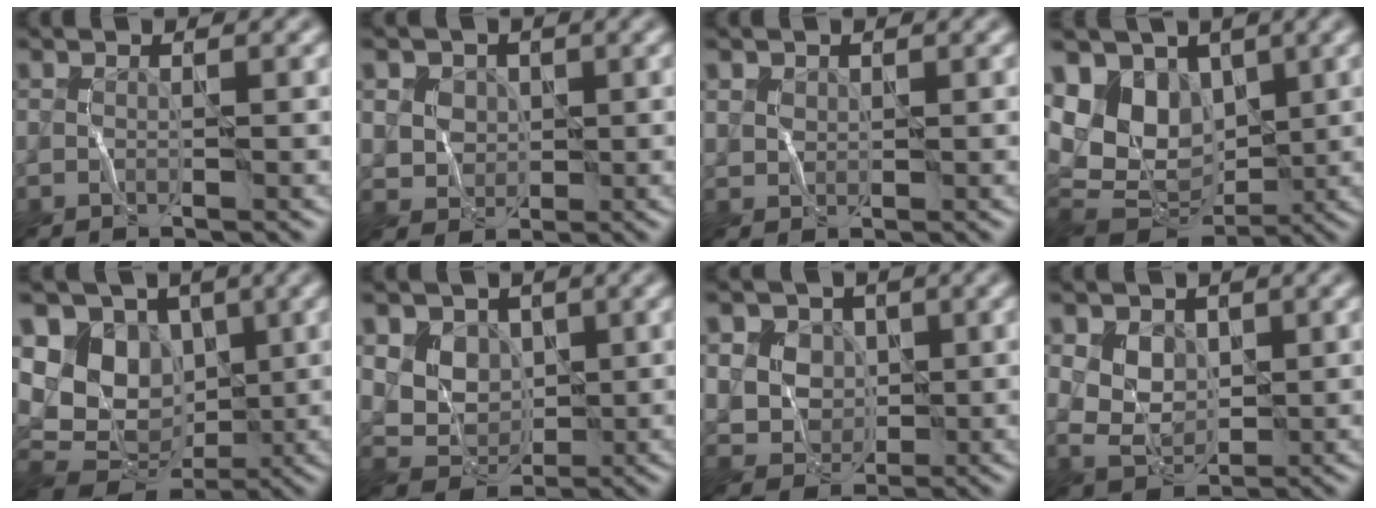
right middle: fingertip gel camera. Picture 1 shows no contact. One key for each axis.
{"total": 1.9, "fx": 0.9, "fy": 1.7, "fz": -0.3, "tx": -0.012, "ty": -0.005, "tz": 0.030}
{"total": 1.0, "fx": 0.7, "fy": 0.6, "fz": -0.3, "tx": 0.002, "ty": -0.003, "tz": 0.020}
{"total": 6.6, "fx": 2.6, "fy": 5.1, "fz": 3.4, "tx": -0.078, "ty": -0.008, "tz": 0.050}
{"total": 8.1, "fx": 2.8, "fy": 6.7, "fz": 3.4, "tx": -0.066, "ty": 0.008, "tz": 0.044}
{"total": 5.4, "fx": 2.5, "fy": 4.5, "fz": 1.8, "tx": -0.051, "ty": 0.015, "tz": 0.045}
{"total": 3.6, "fx": 1.6, "fy": 3.2, "fz": 0.5, "tx": -0.027, "ty": 0.001, "tz": 0.038}
{"total": 2.4, "fx": 1.0, "fy": 2.1, "fz": 0.8, "tx": -0.024, "ty": 0.000, "tz": 0.026}